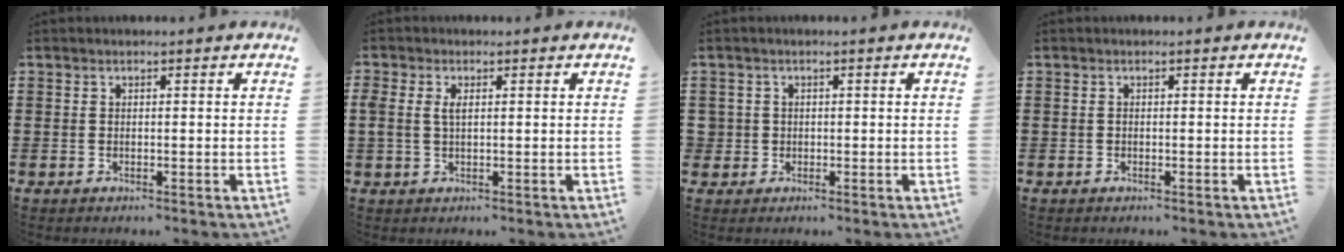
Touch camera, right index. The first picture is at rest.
{"total": 2.2, "force": [0.4, 1.2, 1.8], "torque": [-0.040, 0.008, 0.006]}
{"total": 1.7, "force": [-0.2, 1.7, 0.1], "torque": [-0.010, 0.007, -0.007]}
{"total": 0.0}